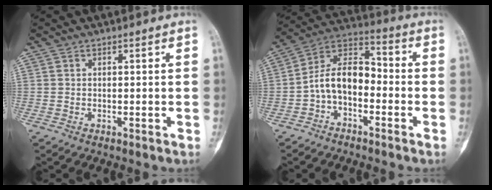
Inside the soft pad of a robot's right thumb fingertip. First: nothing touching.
{"total": 10.4, "force": [-2.7, 6.4, 7.7], "torque": [-0.124, 0.058, -0.063]}